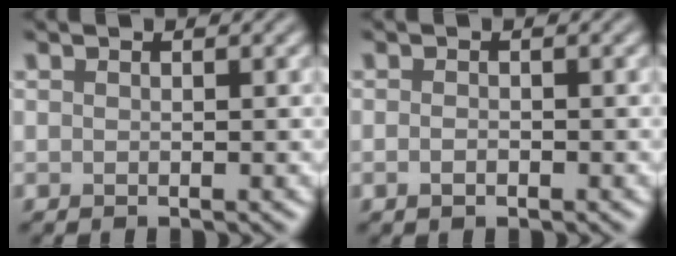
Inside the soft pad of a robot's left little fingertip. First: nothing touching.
{"total": 0.8, "force": [-0.4, 0.4, 0.6], "torque": [-0.013, -0.002, -0.007]}